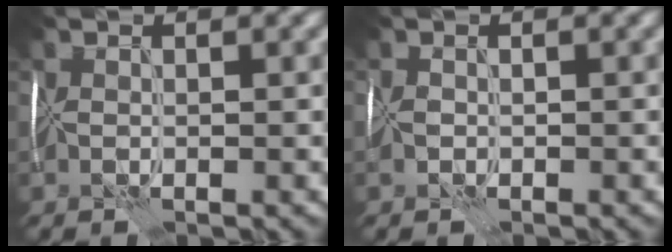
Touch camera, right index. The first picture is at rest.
{"total": 1.1, "force": [-0.6, 0.8, 0.4], "torque": [-0.010, -0.001, -0.018]}